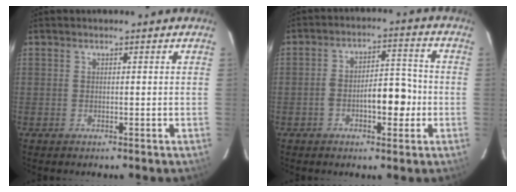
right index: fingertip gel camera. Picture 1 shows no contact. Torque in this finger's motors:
{"motor_torque": [1.03, -0.06, 0.51, 0.11]}